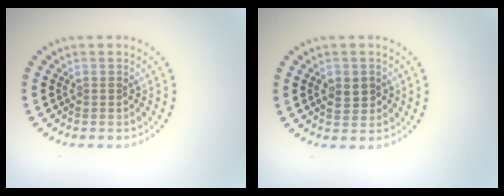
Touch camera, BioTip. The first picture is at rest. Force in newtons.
{"total": 2.4, "press": 2.4, "slide": 0.3}